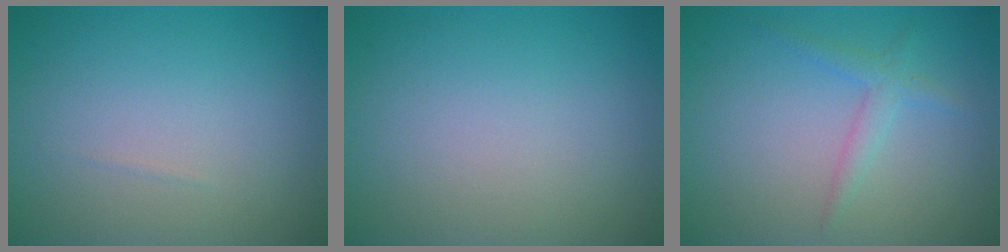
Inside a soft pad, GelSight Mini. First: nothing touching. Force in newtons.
{"total": 0.0}
{"total": 1.8, "press": 1.8, "slide": 0.0}